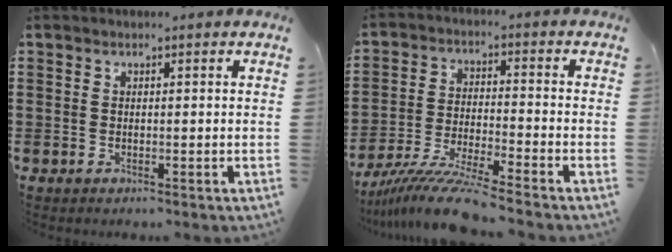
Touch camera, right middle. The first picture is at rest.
{"total": 9.0, "force": [-8.2, -0.4, 3.8], "torque": [-0.077, -0.006, -0.158]}